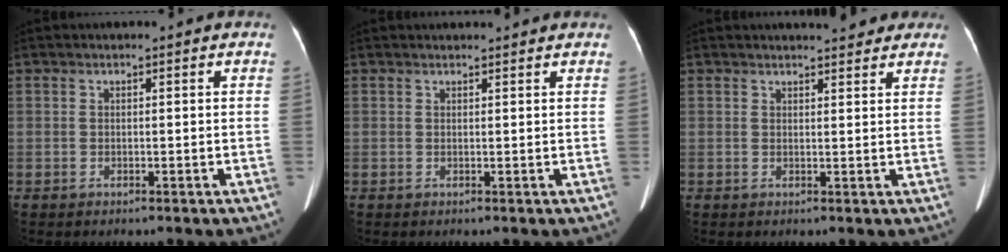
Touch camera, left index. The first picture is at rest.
{"total": 3.5, "force": [3.4, 0.3, 0.8], "torque": [-0.011, 0.023, 0.042]}
{"total": 5.9, "force": [5.3, 1.4, 2.1], "torque": [-0.022, 0.008, 0.056]}